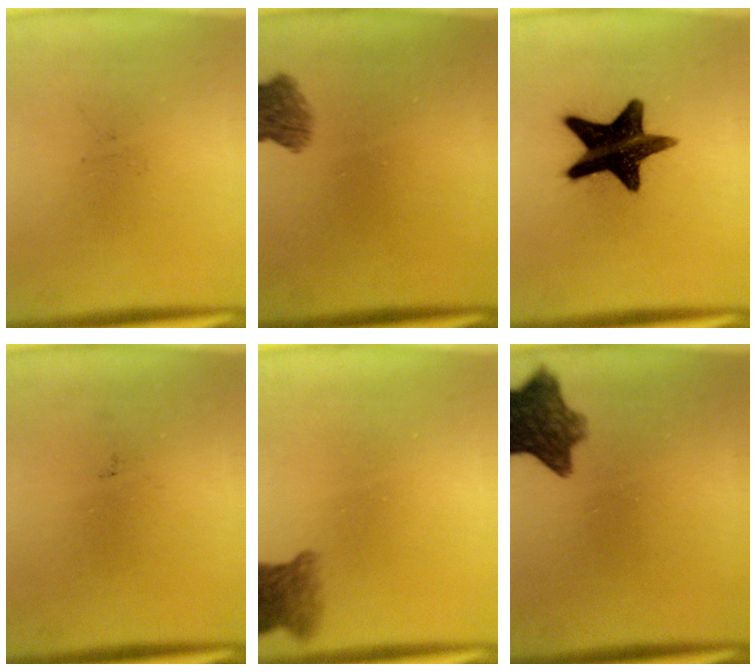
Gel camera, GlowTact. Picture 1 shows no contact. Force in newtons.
{"total": 4.9}
{"total": 16.2}
{"total": 0.0}
{"total": 4.1}
{"total": 9.4}